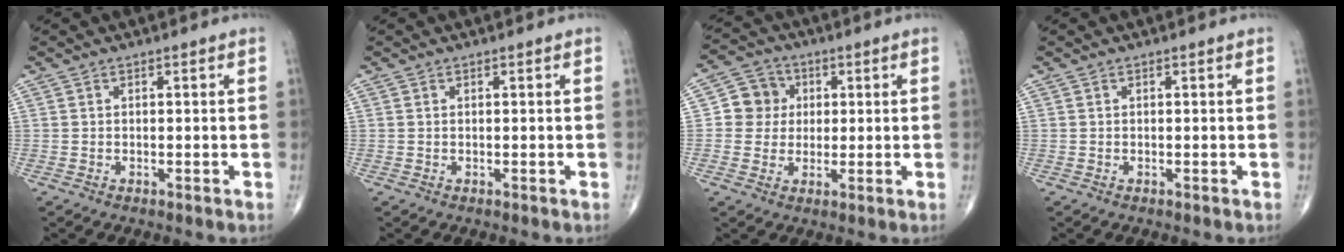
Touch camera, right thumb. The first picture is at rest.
{"total": 0.0}
{"total": 7.0, "force": [0.9, 6.7, 1.9], "torque": [0.006, 0.007, 0.005]}
{"total": 0.0}